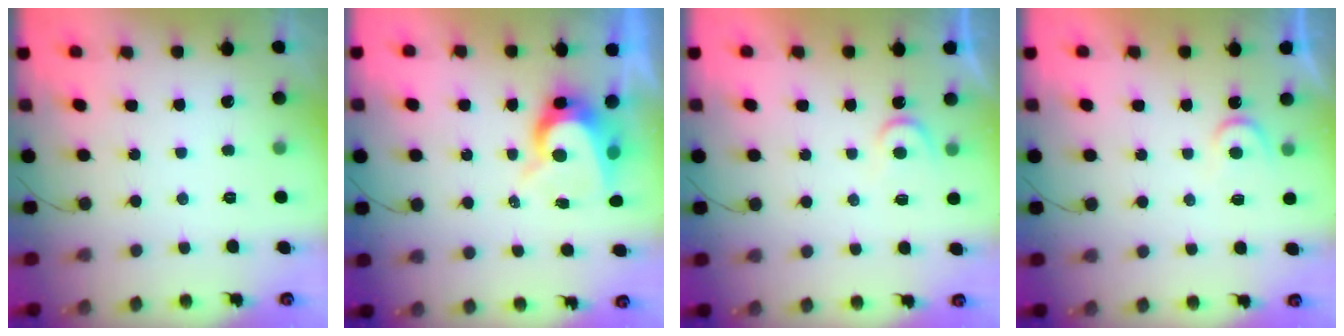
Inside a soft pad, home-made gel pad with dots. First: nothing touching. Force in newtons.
{"total": 7.8, "press": 7.8, "slide": 0.5}
{"total": 4.5, "press": 4.5, "slide": 0.4}
{"total": 4.5, "press": 4.5, "slide": 0.4}